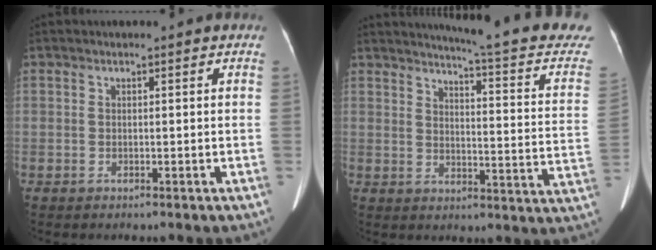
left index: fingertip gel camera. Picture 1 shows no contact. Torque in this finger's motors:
{"motor_torque": [0.03, -1.49, 0.01, 0.04]}